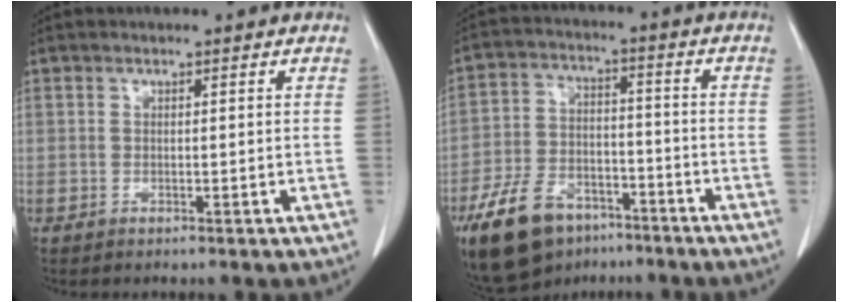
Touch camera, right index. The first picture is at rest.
{"total": 13.7, "force": [-9.2, 7.5, 6.8], "torque": [-0.134, 0.000, -0.157]}